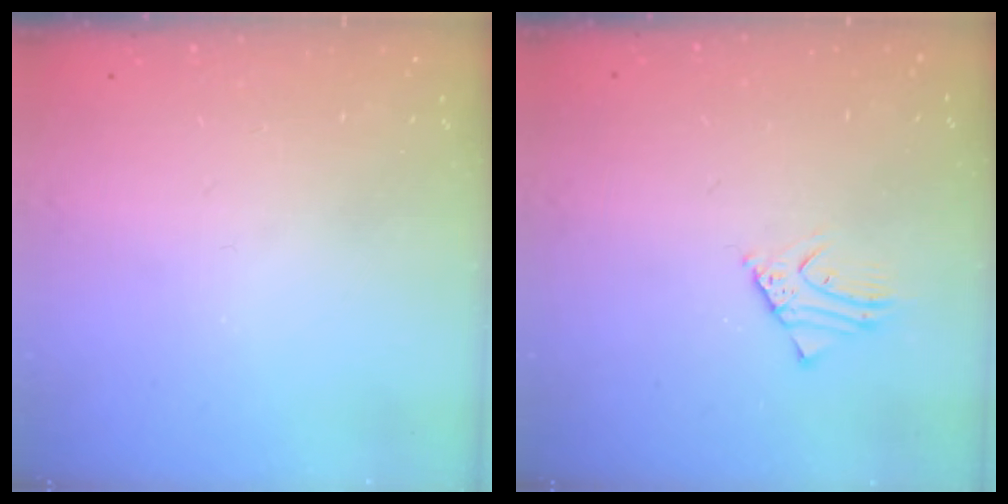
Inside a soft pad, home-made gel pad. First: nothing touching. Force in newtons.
{"total": 2.7, "press": 2.6, "slide": 0.2}